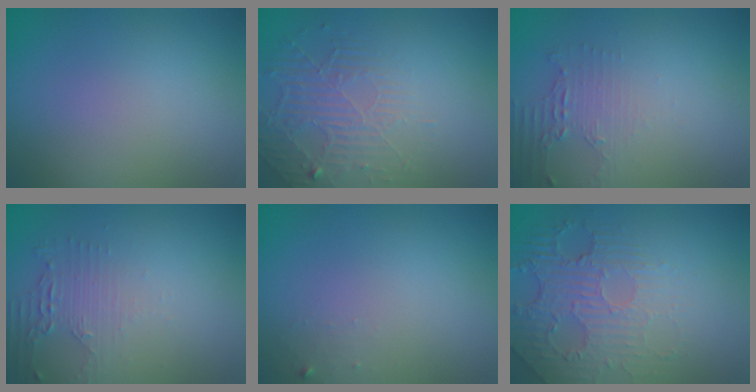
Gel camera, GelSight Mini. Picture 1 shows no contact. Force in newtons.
{"total": 2.3, "press": 1.7, "slide": 1.6}
{"total": 2.0, "press": 1.5, "slide": 1.3}
{"total": 2.2, "press": 1.8, "slide": 1.2}
{"total": 0.6, "press": 0.6, "slide": 0.1}
{"total": 2.9, "press": 2.4, "slide": 1.6}